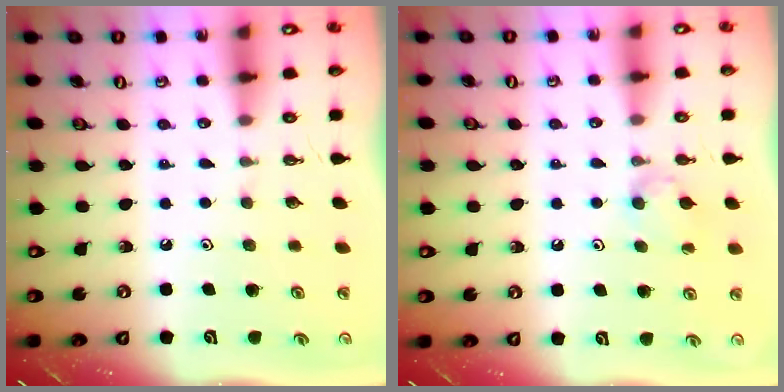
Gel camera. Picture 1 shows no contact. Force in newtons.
{"total": 5.8, "press": 5.8, "slide": 0.7}